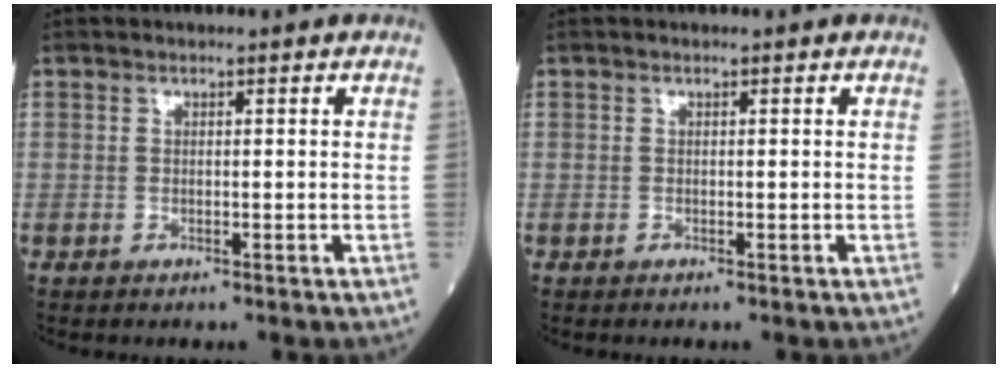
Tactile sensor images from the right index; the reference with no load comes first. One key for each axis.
{"total": 0.0}